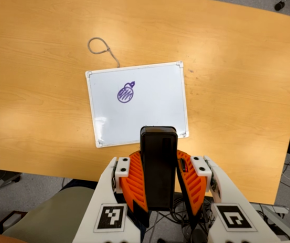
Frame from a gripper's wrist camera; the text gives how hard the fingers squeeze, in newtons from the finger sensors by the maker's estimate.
{"total": 9.9, "left": 8.2, "right": 11.6}